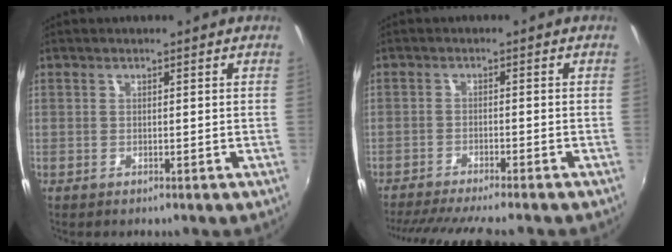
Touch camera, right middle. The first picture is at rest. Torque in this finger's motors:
{"motor_torque": [1.05, -1.09, 0.17, 0.07]}